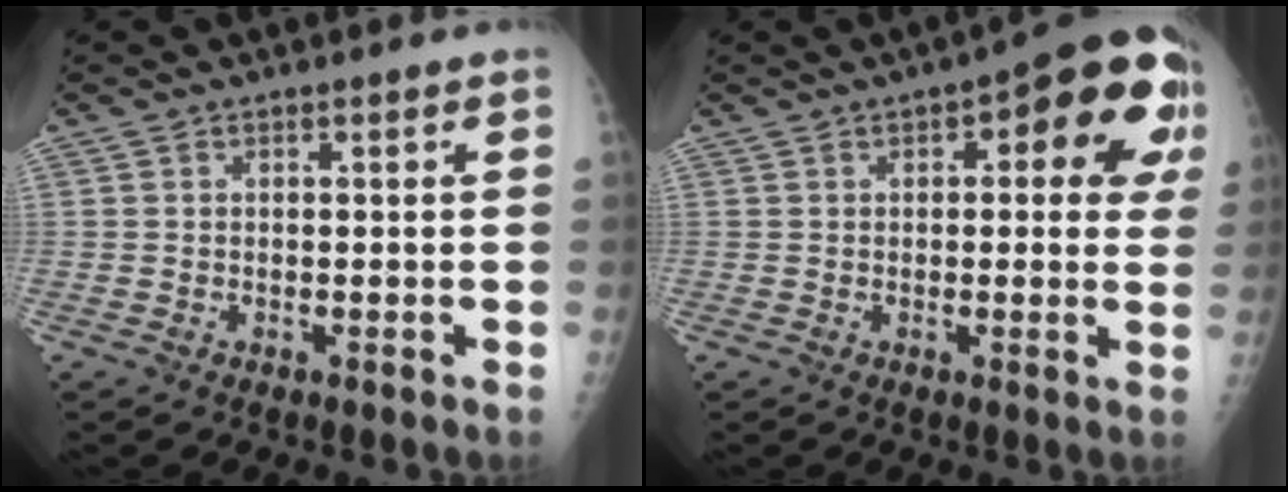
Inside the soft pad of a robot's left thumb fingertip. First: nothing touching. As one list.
[{"total": 16.4, "force": [5.1, 6.4, 14.2], "torque": [-0.132, 0.009, 0.046]}]